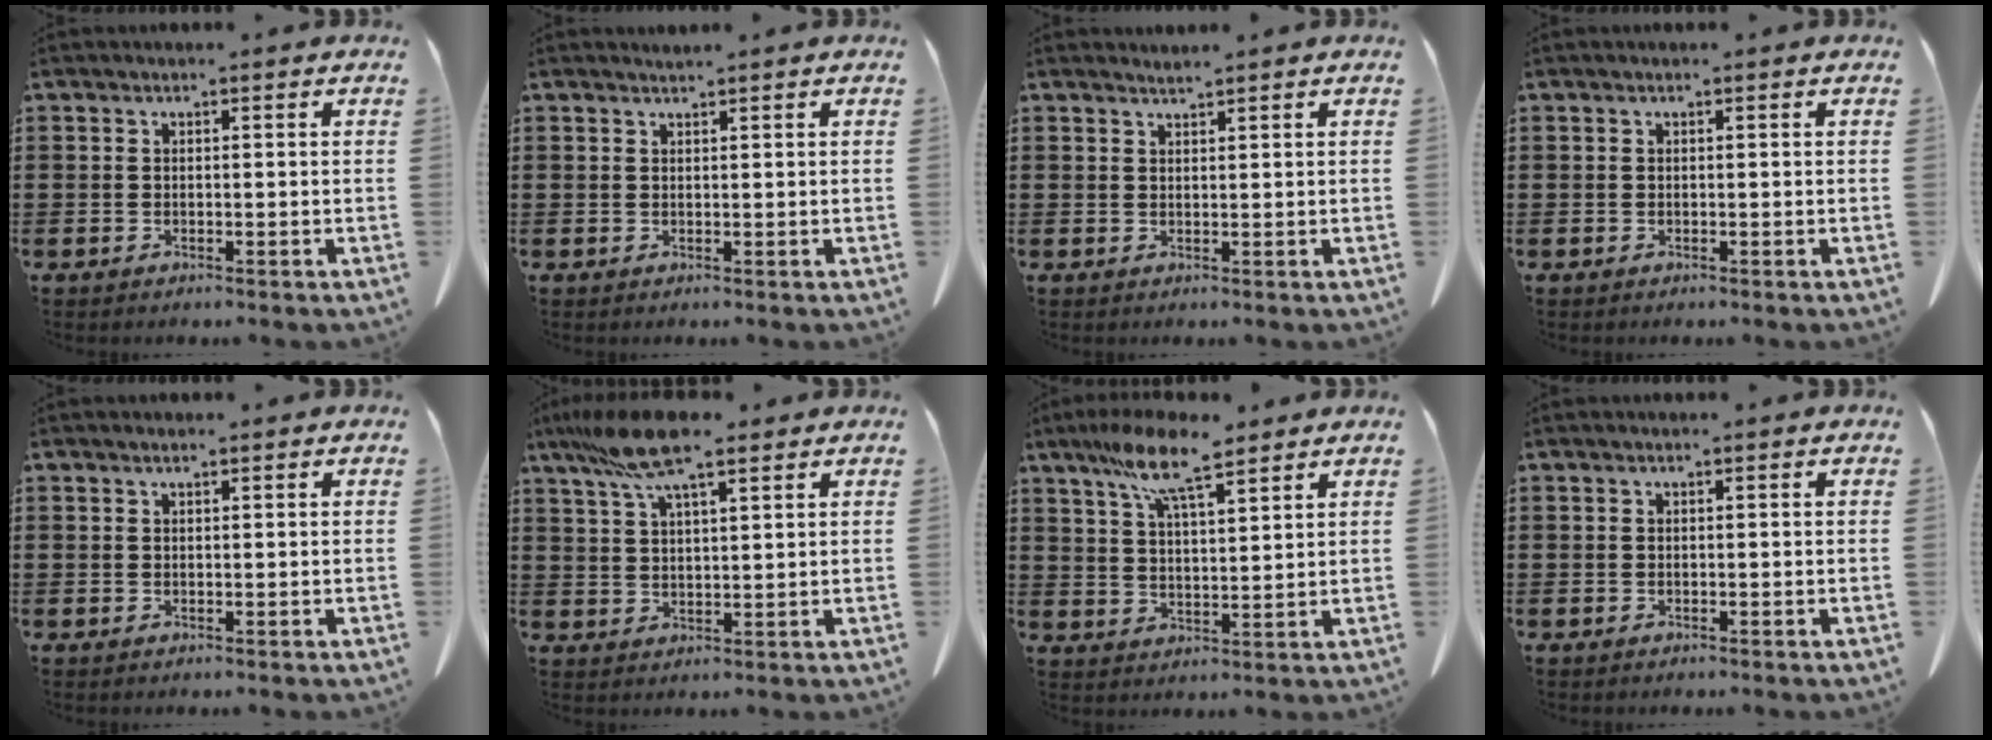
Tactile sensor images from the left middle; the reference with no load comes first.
{"total": 0.7, "force": [0.7, -0.1, 0.2], "torque": [-0.004, -0.002, 0.013]}
{"total": 1.2, "force": [1.1, -0.1, 0.2], "torque": [-0.004, -0.003, 0.022]}
{"total": 0.0}
{"total": 0.6, "force": [0.4, 0.1, 0.4], "torque": [-0.009, 0.002, 0.008]}
{"total": 9.5, "force": [6.3, 2.0, 6.8], "torque": [-0.145, -0.005, 0.114]}
{"total": 9.5, "force": [6.9, 1.8, 6.2], "torque": [-0.136, -0.007, 0.125]}
{"total": 0.0}